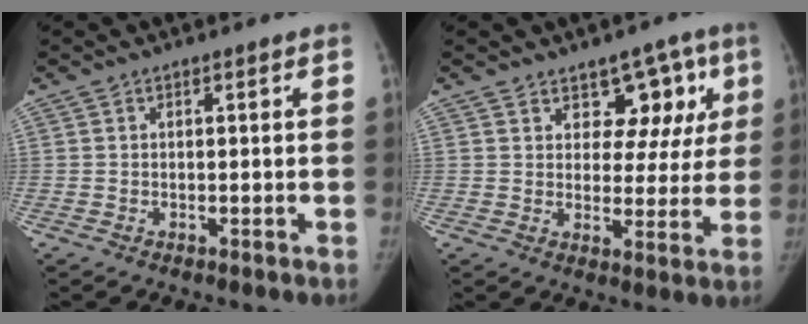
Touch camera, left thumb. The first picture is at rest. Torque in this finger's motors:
{"motor_torque": [-0.08, 0.23, -0.09, -0.05, -0.02]}